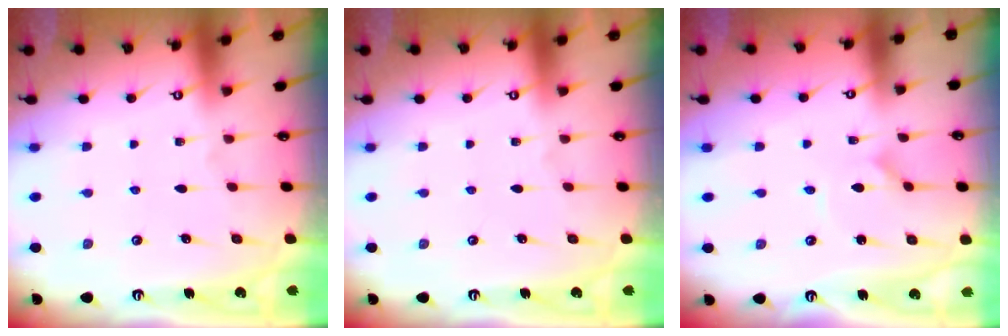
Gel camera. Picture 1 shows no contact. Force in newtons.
{"total": 0.0}
{"total": 0.9, "press": 0.9, "slide": 0.0}